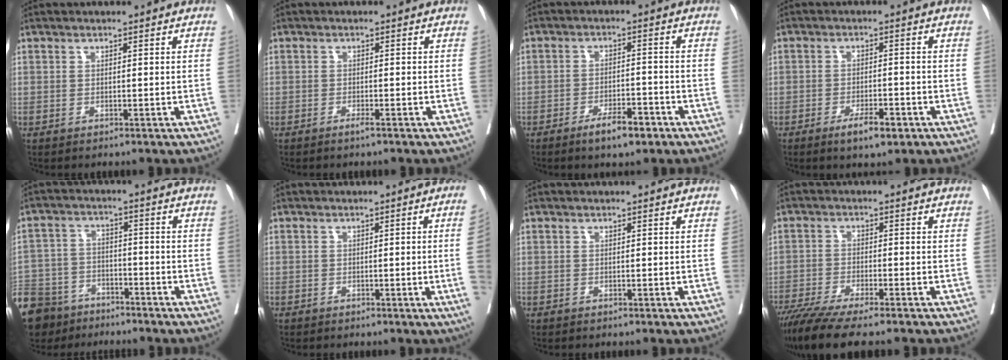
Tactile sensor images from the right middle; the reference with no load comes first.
{"total": 1.0, "force": [-0.8, -0.1, 0.7], "torque": [-0.012, 0.000, -0.014]}
{"total": 5.3, "force": [-3.5, 1.3, 3.7], "torque": [-0.062, 0.000, -0.053]}
{"total": 4.5, "force": [-2.7, 1.1, 3.5], "torque": [-0.059, -0.002, -0.039]}
{"total": 17.5, "force": [-12.9, 10.1, 6.1], "torque": [-0.189, -0.009, -0.214]}
{"total": 3.6, "force": [-0.7, -0.5, 3.5], "torque": [-0.043, -0.001, -0.009]}
{"total": 0.0}
{"total": 10.0, "force": [-8.2, 0.5, 5.7], "torque": [-0.089, -0.024, -0.137]}